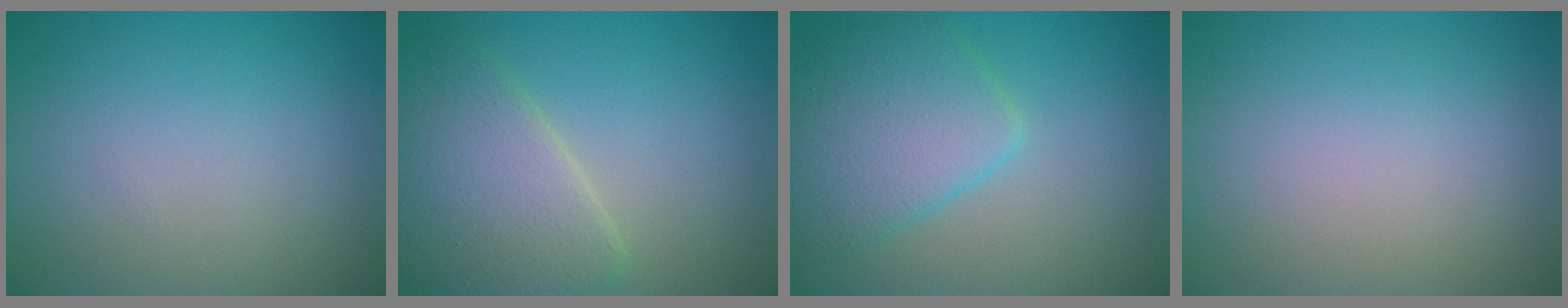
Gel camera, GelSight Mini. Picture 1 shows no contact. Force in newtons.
{"total": 6.0, "press": 6.0, "slide": 0.2}
{"total": 5.5, "press": 5.5, "slide": 0.1}
{"total": 0.0}